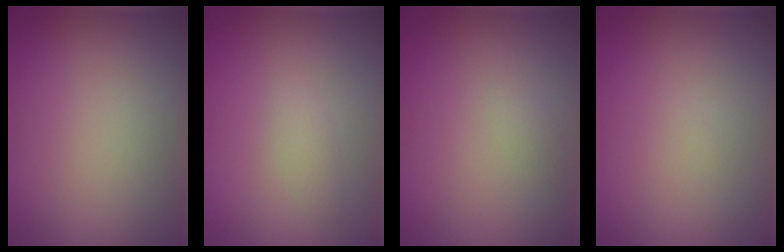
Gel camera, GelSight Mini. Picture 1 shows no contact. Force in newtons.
{"total": 1.0, "press": 1.0, "slide": 0.1}
{"total": 0.6, "press": 0.6, "slide": 0.0}
{"total": 0.0}